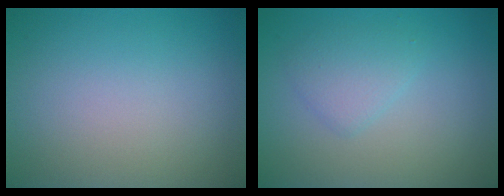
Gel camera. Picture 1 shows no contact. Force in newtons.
{"total": 2.0, "press": 2.0, "slide": 0.1}